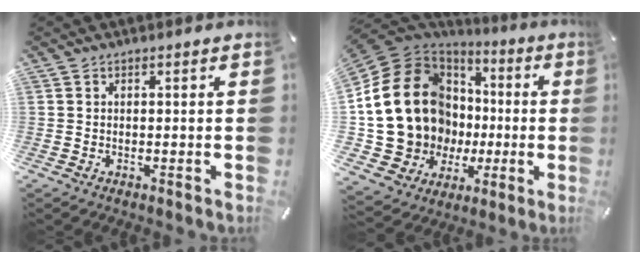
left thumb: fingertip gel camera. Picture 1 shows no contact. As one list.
[{"total": 21.5, "force": [0.3, 18.5, 11.1], "torque": [-0.257, -0.027, 0.042]}]